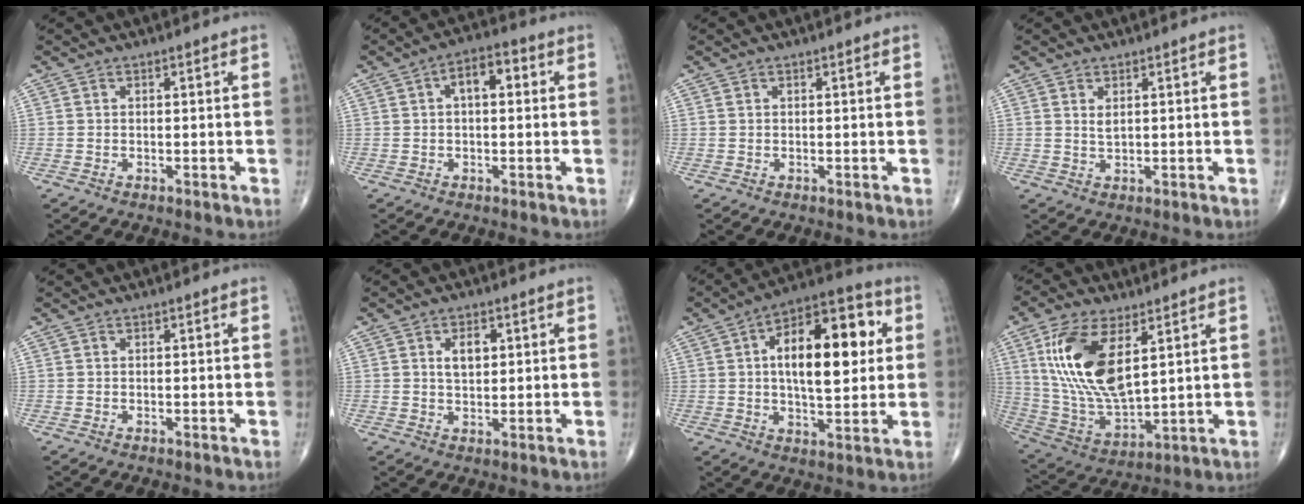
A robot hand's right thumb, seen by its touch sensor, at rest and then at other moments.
{"total": 5.9, "force": [1.2, 3.0, 4.9], "torque": [-0.068, 0.021, 0.012]}
{"total": 0.0}
{"total": 1.7, "force": [0.8, 0.7, 1.3], "torque": [-0.023, -0.005, 0.018]}
{"total": 0.0}
{"total": 4.5, "force": [1.3, 2.6, 3.5], "torque": [-0.048, -0.006, 0.022]}
{"total": 19.1, "force": [3.6, 8.9, 16.5], "torque": [-0.224, 0.015, 0.048]}
{"total": 18.1, "force": [6.1, 8.2, 15.0], "torque": [-0.295, -0.024, 0.128]}